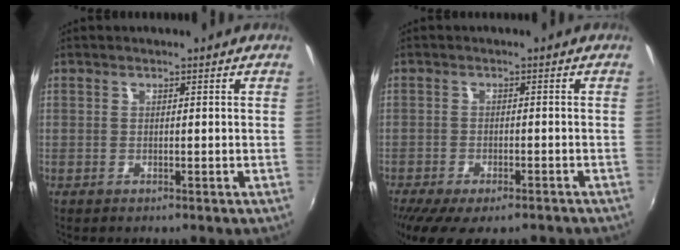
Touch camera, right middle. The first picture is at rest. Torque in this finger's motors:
{"motor_torque": [1.10, -1.03, 0.67, 0.20]}